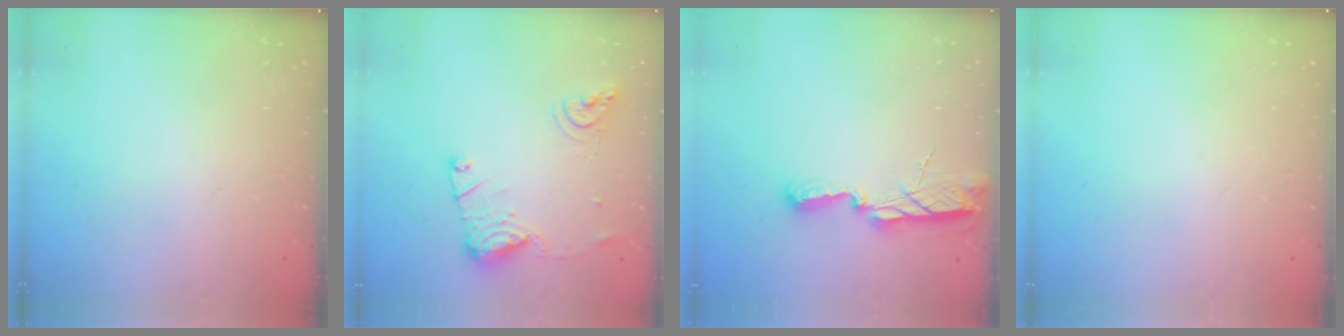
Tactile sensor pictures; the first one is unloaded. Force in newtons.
{"total": 12.9, "press": 12.8, "slide": 1.5}
{"total": 9.3, "press": 8.3, "slide": 4.1}
{"total": 0.0}